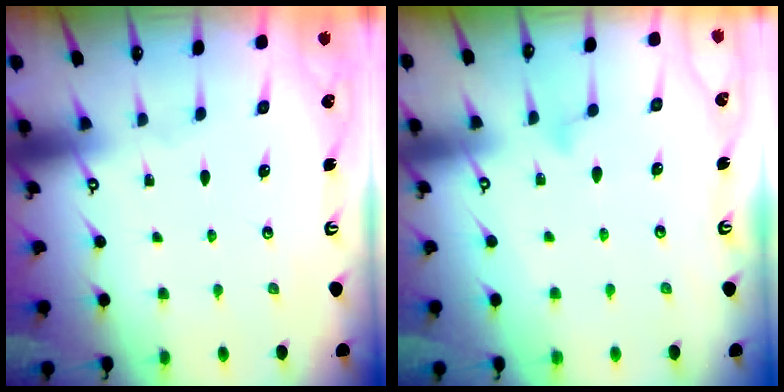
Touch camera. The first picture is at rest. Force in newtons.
{"total": 6.5, "press": 6.4, "slide": 0.4}